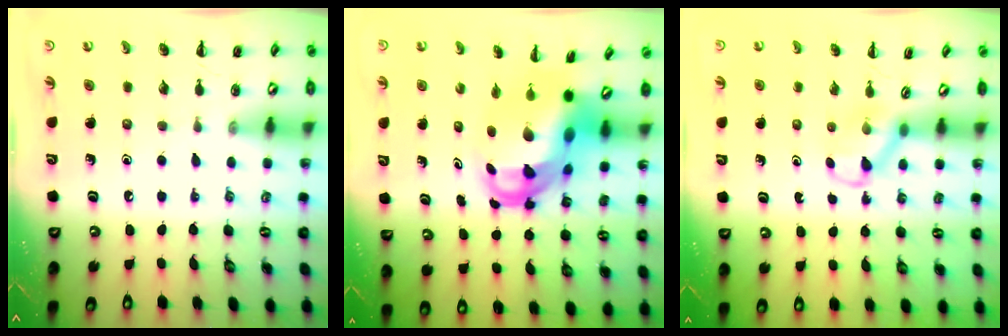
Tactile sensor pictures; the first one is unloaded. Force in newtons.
{"total": 8.8, "press": 8.5, "slide": 2.5}
{"total": 3.6, "press": 3.4, "slide": 1.2}